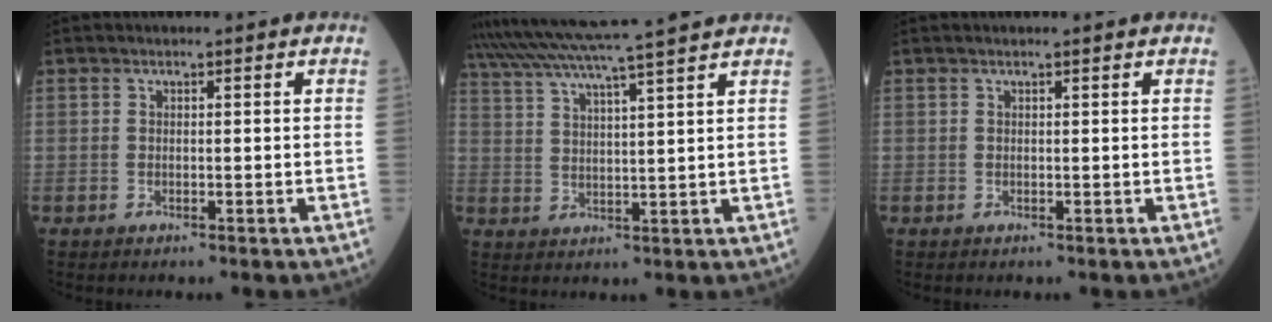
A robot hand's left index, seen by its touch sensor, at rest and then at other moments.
{"total": 14.4, "force": [12.4, -1.7, 7.1], "torque": [-0.138, 0.003, 0.179]}
{"total": 0.7, "force": [0.6, -0.2, 0.4], "torque": [-0.008, 0.003, 0.010]}